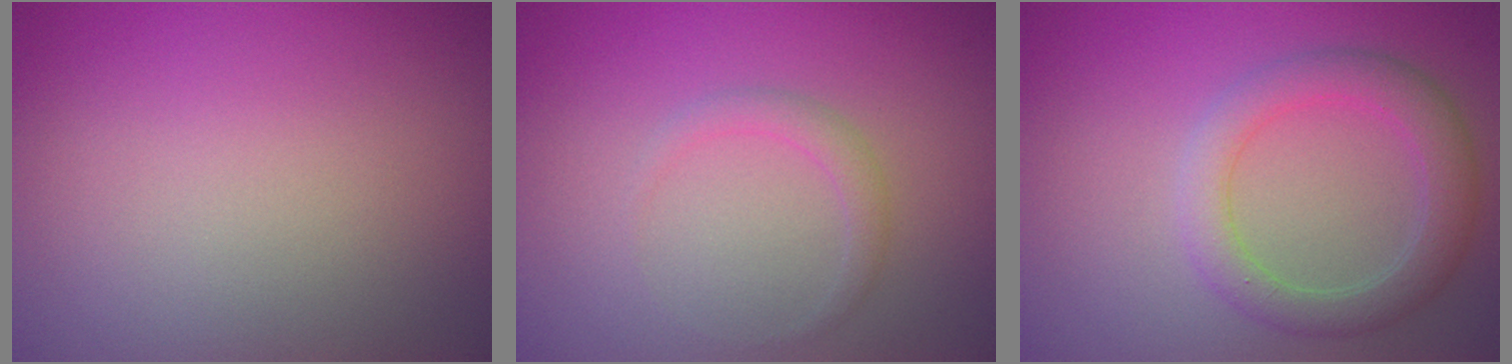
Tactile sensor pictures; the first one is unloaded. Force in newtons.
{"total": 1.3, "press": 1.3, "slide": 0.1}
{"total": 3.8, "press": 3.8, "slide": 0.1}